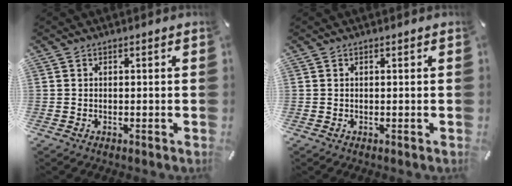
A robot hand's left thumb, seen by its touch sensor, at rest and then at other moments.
{"total": 0.0}